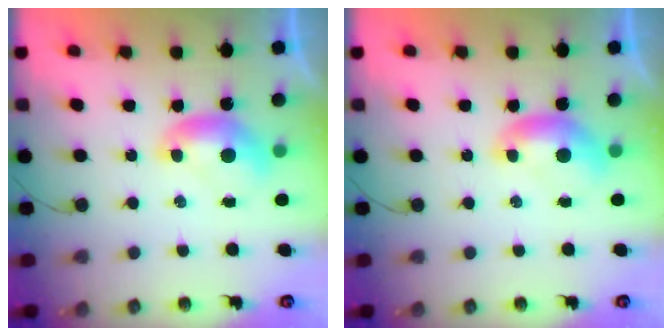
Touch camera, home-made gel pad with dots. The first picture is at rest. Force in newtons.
{"total": 0.0}